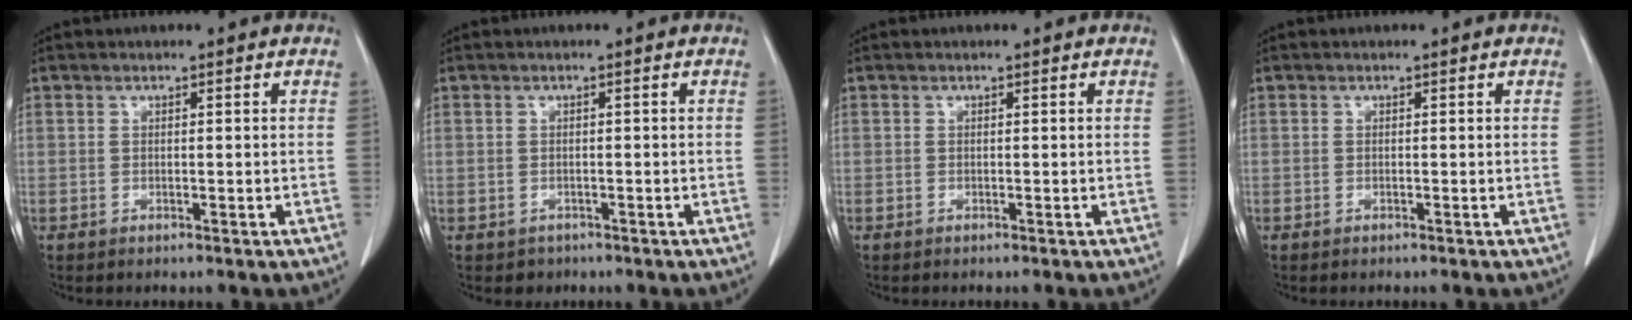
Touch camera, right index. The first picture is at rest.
{"total": 1.6, "force": [-0.9, 1.3, -0.1], "torque": [-0.004, 0.004, -0.013]}
{"total": 0.0}
{"total": 0.0}